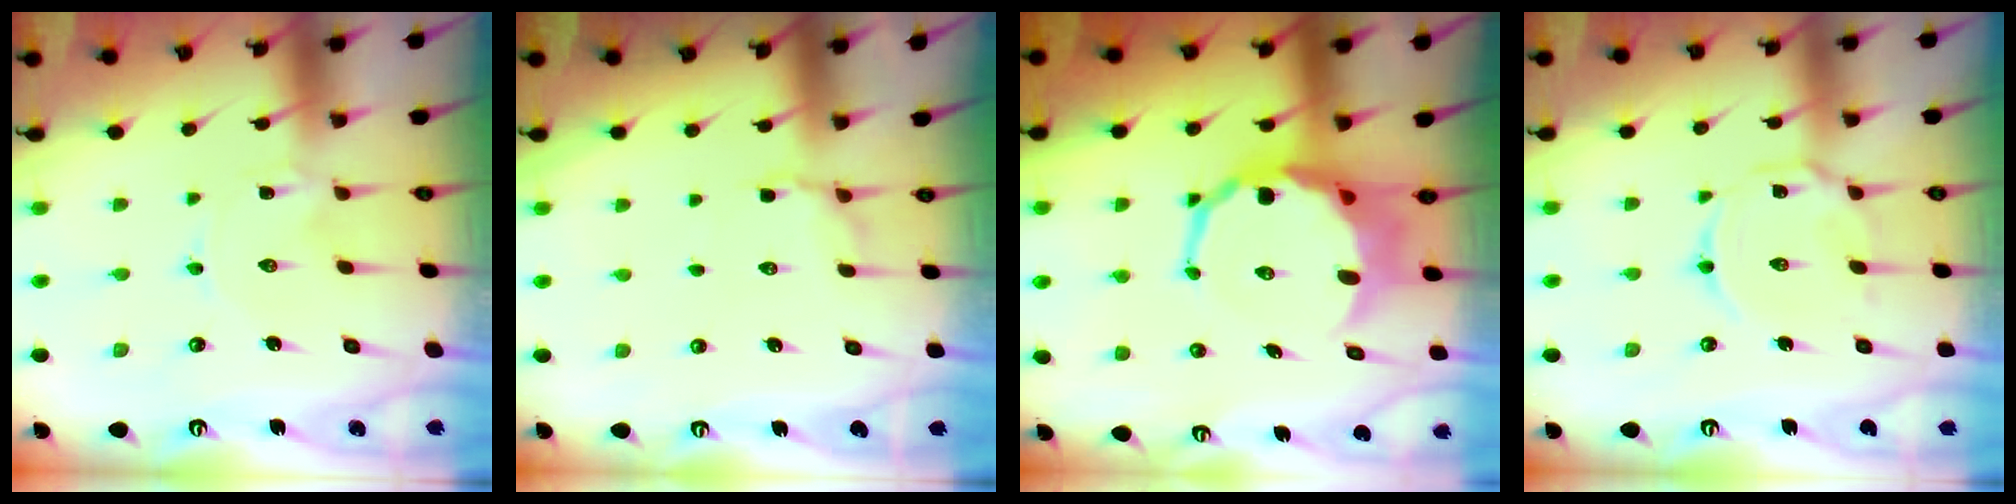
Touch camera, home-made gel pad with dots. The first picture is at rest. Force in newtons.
{"total": 6.3, "press": 5.9, "slide": 2.2}
{"total": 9.9, "press": 9.7, "slide": 2.3}
{"total": 7.9, "press": 7.9, "slide": 0.5}